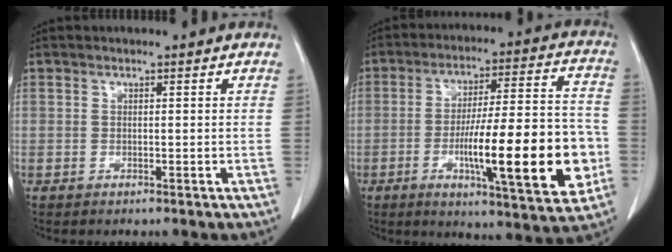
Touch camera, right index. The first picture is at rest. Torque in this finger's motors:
{"motor_torque": [2.07, -0.07, 0.79, 0.21]}